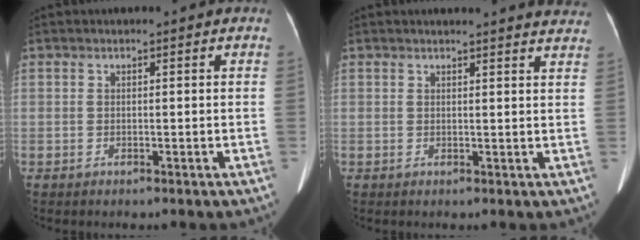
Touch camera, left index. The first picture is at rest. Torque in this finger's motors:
{"motor_torque": [0.76, -1.16, 0.05, 0.03]}